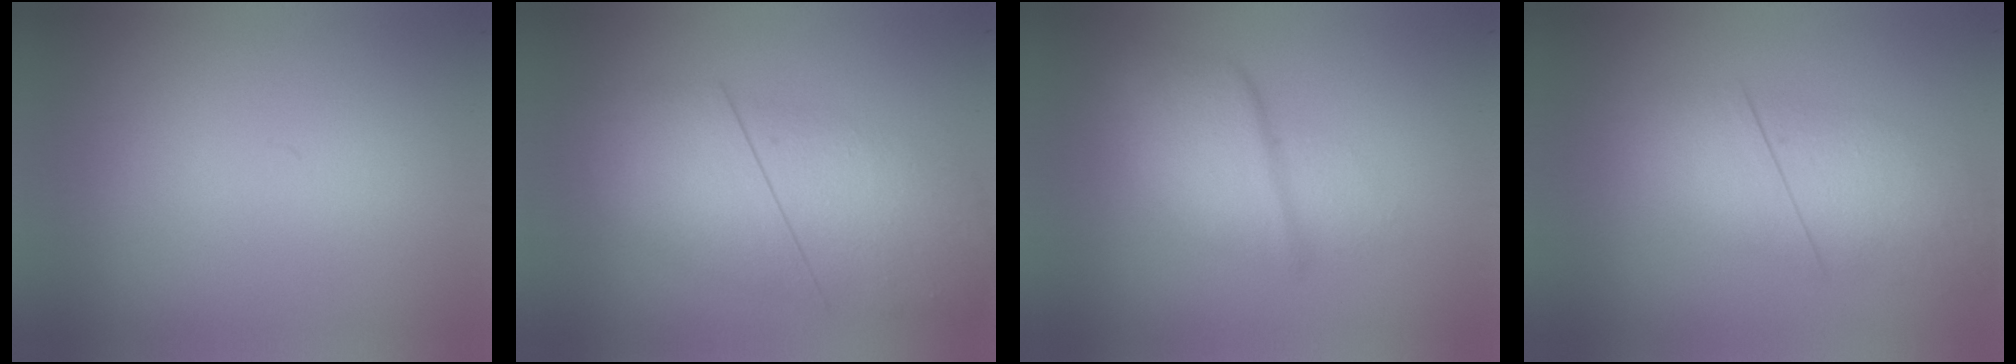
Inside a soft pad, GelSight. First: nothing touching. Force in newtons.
{"total": 4.7}
{"total": 2.7}
{"total": 2.8}